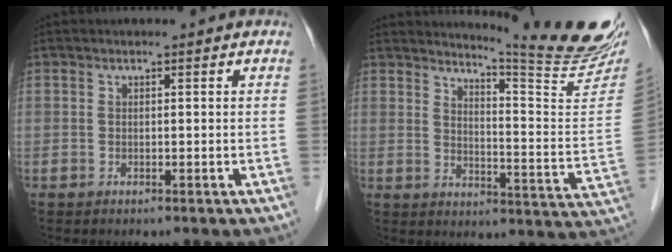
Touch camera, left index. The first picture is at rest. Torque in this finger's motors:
{"motor_torque": [-0.71, -0.76, 0.19, 0.05]}